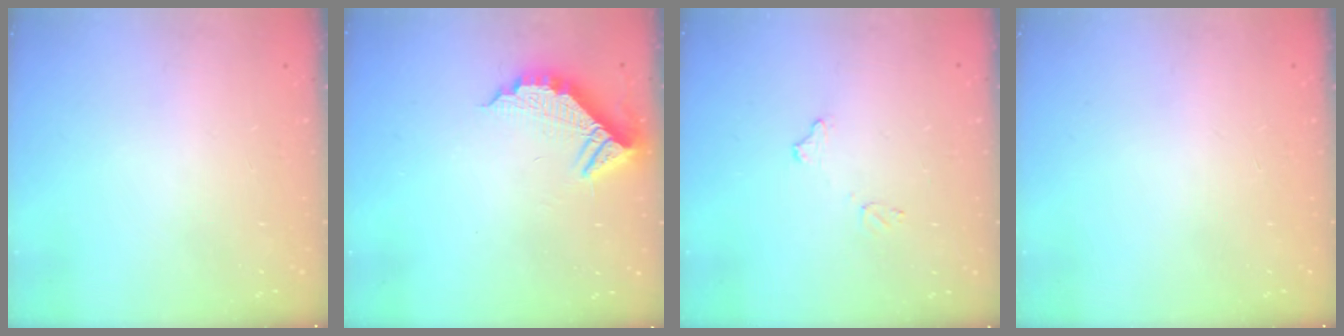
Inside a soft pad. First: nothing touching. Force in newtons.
{"total": 9.5, "press": 9.4, "slide": 0.9}
{"total": 7.8, "press": 7.8, "slide": 0.4}
{"total": 0.0}